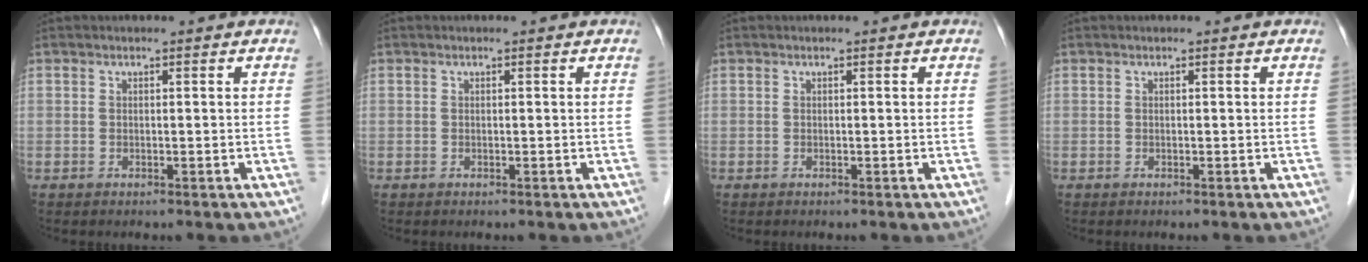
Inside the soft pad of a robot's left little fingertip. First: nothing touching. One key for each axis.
{"total": 0.0}
{"total": 0.0}
{"total": 0.0}